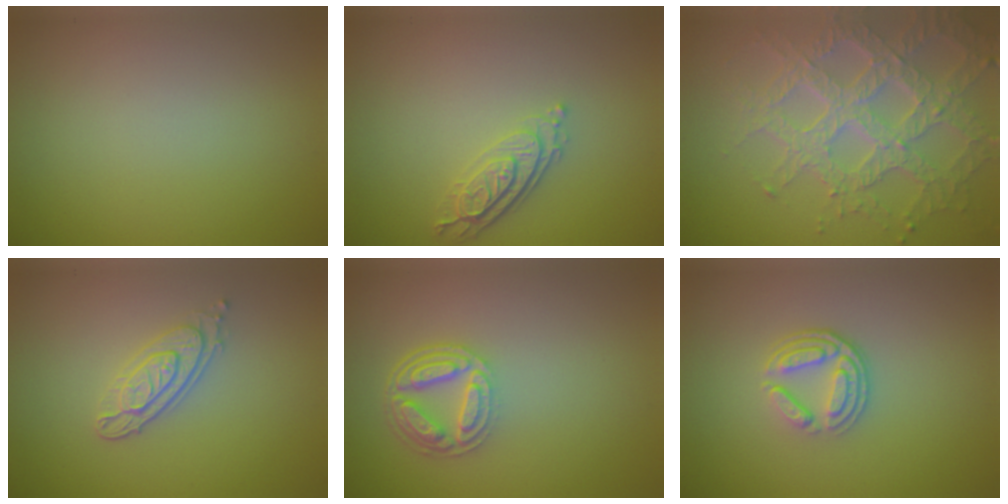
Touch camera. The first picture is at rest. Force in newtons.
{"total": 3.4, "press": 2.6, "slide": 2.2}
{"total": 7.1, "press": 5.3, "slide": 4.7}
{"total": 3.1, "press": 2.6, "slide": 1.7}
{"total": 4.5, "press": 3.5, "slide": 2.8}
{"total": 3.8, "press": 2.7, "slide": 2.6}